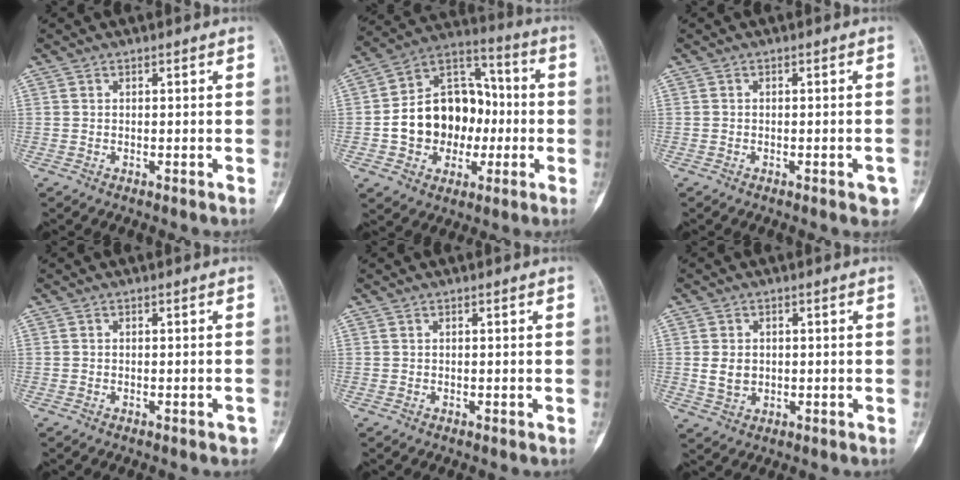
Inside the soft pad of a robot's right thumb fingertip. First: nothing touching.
{"total": 17.8, "force": [-2.0, 13.8, 11.1], "torque": [-0.134, 0.044, -0.030]}
{"total": 2.5, "force": [-1.2, 0.9, 2.0], "torque": [-0.016, 0.008, -0.014]}
{"total": 1.2, "force": [-0.8, 0.5, 0.8], "torque": [-0.009, 0.007, -0.009]}
{"total": 0.0}
{"total": 4.0, "force": [0.1, 3.2, 2.4], "torque": [-0.030, -0.003, 0.009]}